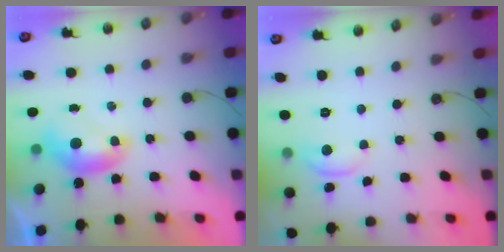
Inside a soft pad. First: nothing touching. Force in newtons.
{"total": 1.8, "press": 1.8, "slide": 0.4}